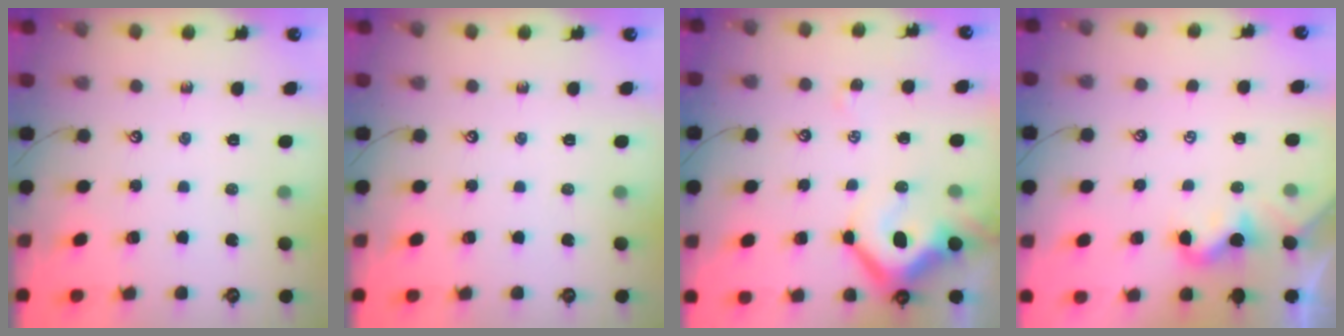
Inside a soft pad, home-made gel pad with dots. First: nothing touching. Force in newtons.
{"total": 0.0}
{"total": 9.2, "press": 9.0, "slide": 1.7}
{"total": 1.8, "press": 1.8, "slide": 0.3}